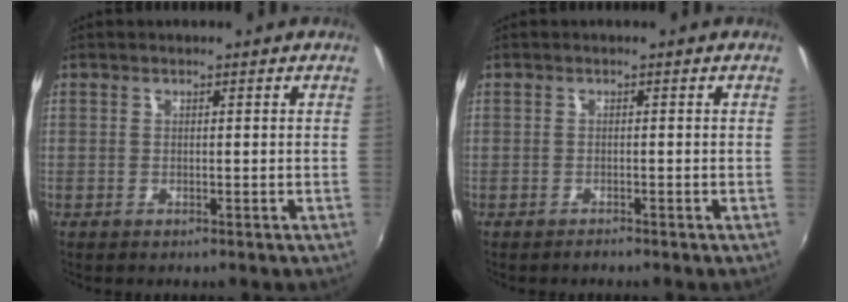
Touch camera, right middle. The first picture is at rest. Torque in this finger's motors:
{"motor_torque": [0.07, -0.24, -0.05, 0.00]}